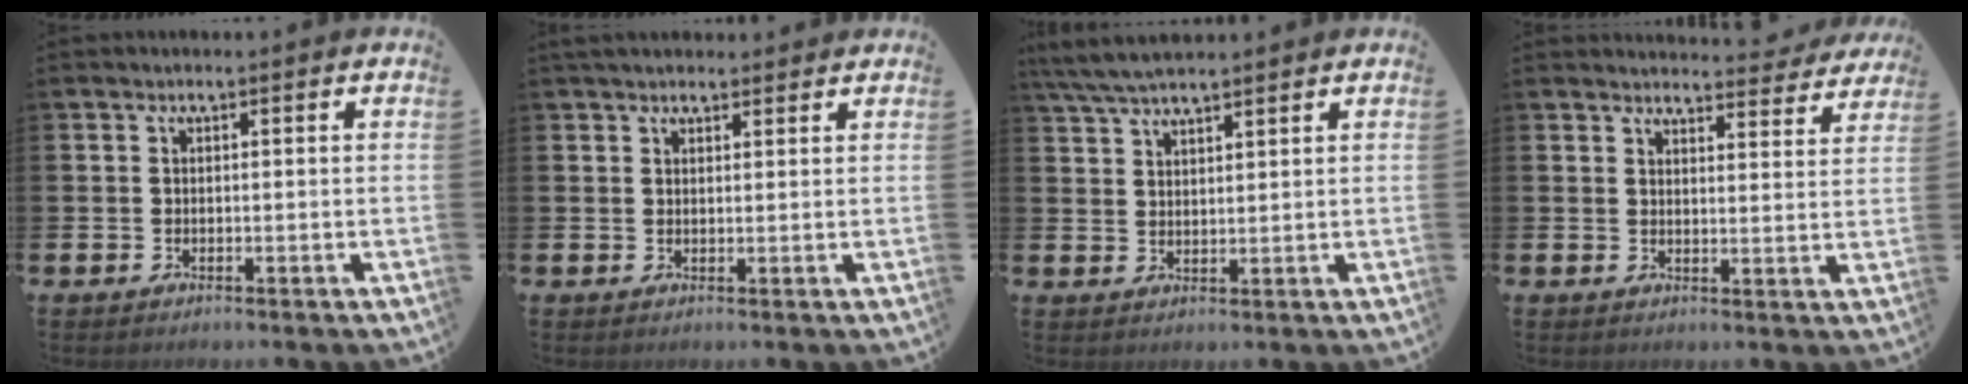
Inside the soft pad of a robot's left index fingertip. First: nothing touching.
{"total": 2.3, "force": [2.1, 0.7, 0.4], "torque": [0.001, -0.006, 0.037]}
{"total": 5.1, "force": [4.8, 0.7, 1.8], "torque": [-0.051, -0.010, 0.089]}
{"total": 4.0, "force": [4.0, 0.3, 0.2], "torque": [0.006, -0.033, 0.068]}